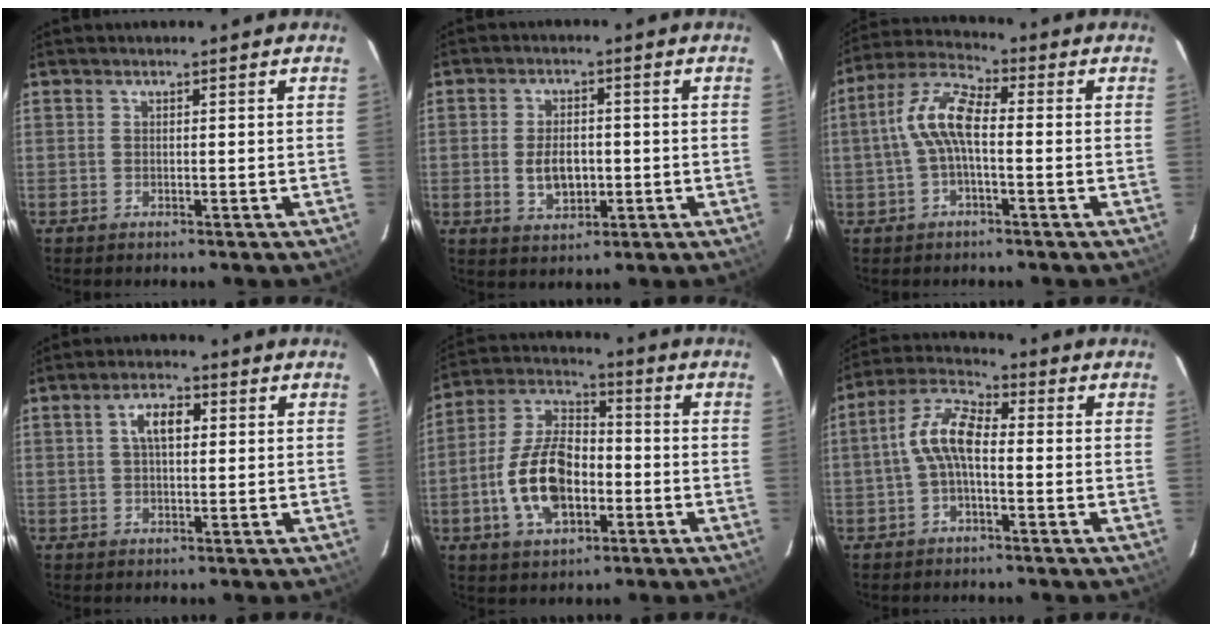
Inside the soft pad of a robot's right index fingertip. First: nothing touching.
{"total": 6.2, "force": [-0.8, 3.9, 4.8], "torque": [-0.092, -0.002, -0.007]}
{"total": 8.4, "force": [-0.6, 3.0, 7.9], "torque": [-0.174, 0.022, -0.016]}
{"total": 4.8, "force": [1.1, 2.4, 4.1], "torque": [-0.074, 0.015, 0.020]}
{"total": 14.5, "force": [-3.9, 8.1, 11.3], "torque": [-0.232, 0.017, -0.065]}
{"total": 7.7, "force": [-1.1, 3.2, 6.9], "torque": [-0.152, 0.024, -0.027]}